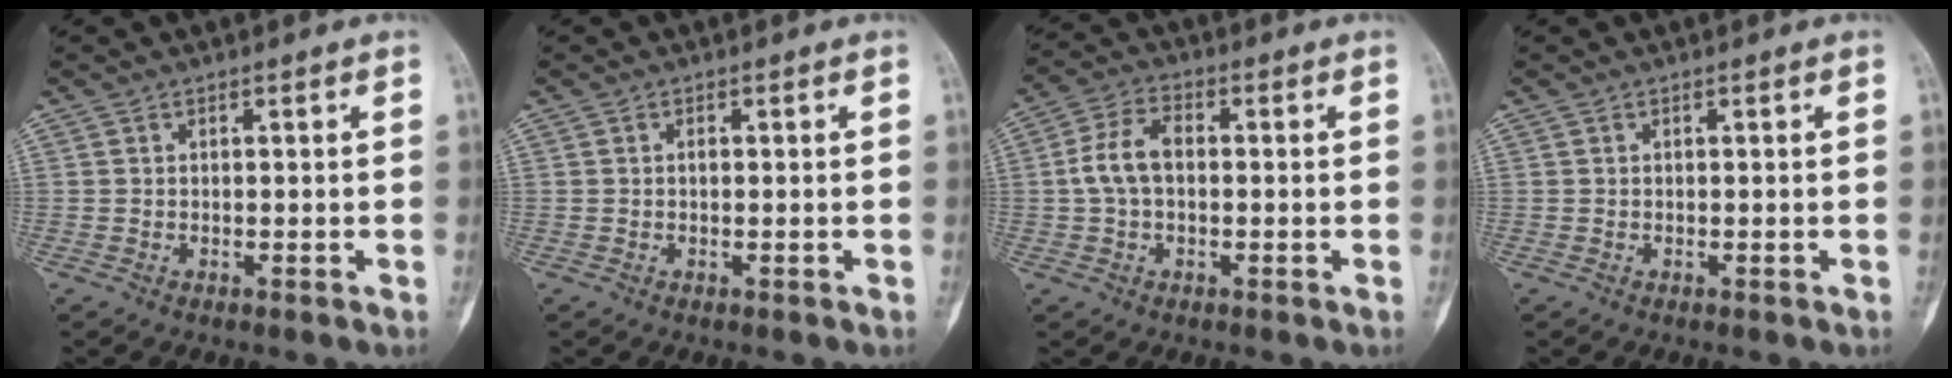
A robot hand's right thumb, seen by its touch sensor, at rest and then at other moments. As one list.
[{"total": 0.5, "force": [0.0, 0.3, 0.4], "torque": [-0.009, 0.001, -0.001]}, {"total": 7.3, "force": [0.0, 4.5, 5.7], "torque": [-0.115, 0.023, -0.006]}, {"total": 0.0}]